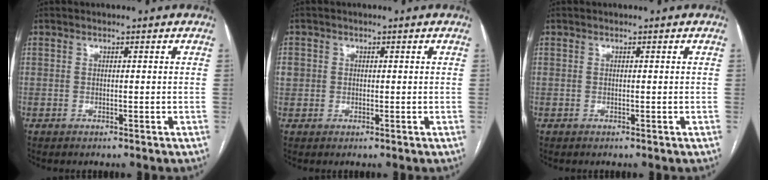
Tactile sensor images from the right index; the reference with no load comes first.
{"total": 2.8, "force": [0.4, 2.7, 0.6], "torque": [-0.014, 0.012, 0.014]}
{"total": 0.0}